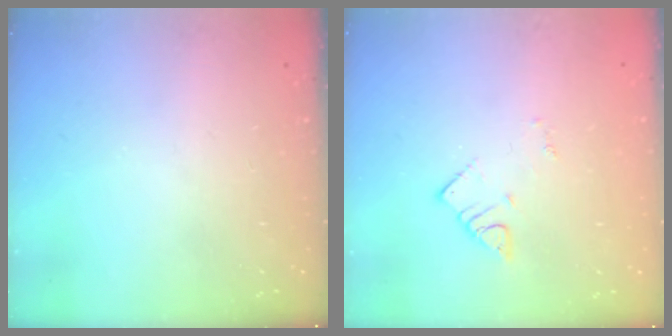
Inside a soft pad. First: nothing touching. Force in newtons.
{"total": 1.9, "press": 1.9, "slide": 0.2}